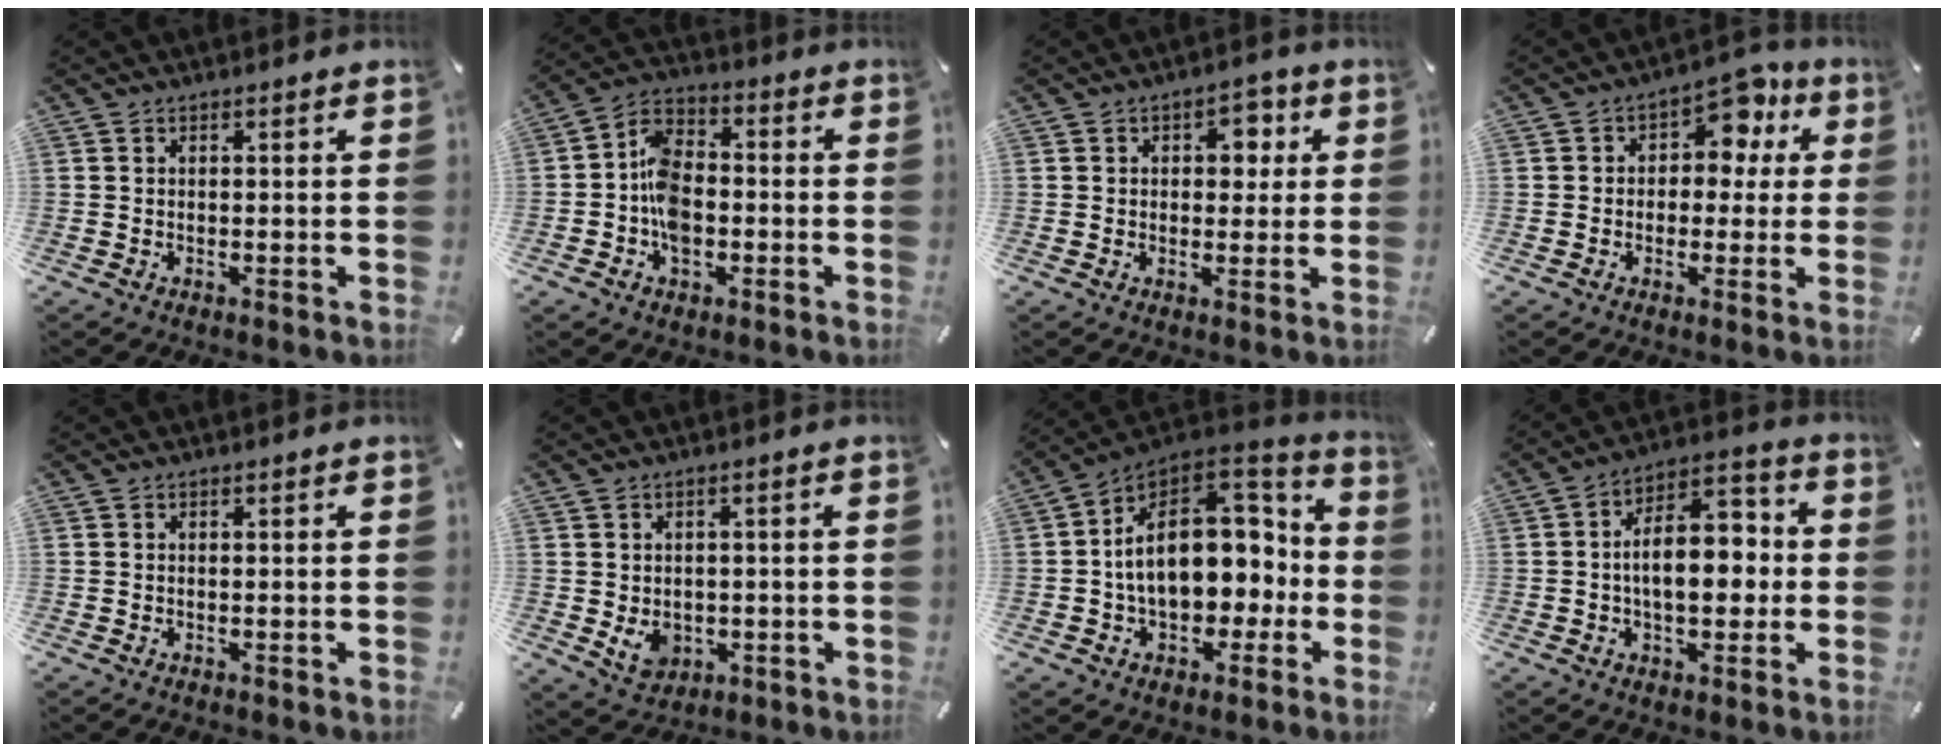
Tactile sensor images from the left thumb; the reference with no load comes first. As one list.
[{"total": 9.5, "force": [-2.7, 6.9, 5.9], "torque": [-0.122, 0.025, -0.046]}, {"total": 5.3, "force": [1.2, 4.0, 3.2], "torque": [-0.022, -0.008, 0.008]}, {"total": 8.7, "force": [3.4, 6.3, 4.8], "torque": [-0.054, -0.024, 0.055]}, {"total": 0.0}, {"total": 5.2, "force": [-0.6, 4.6, 2.4], "torque": [-0.040, 0.000, -0.010]}, {"total": 19.9, "force": [1.2, 14.1, 13.9], "torque": [-0.210, -0.007, 0.029]}, {"total": 12.6, "force": [-0.6, 7.7, 10.0], "torque": [-0.128, 0.010, -0.011]}]